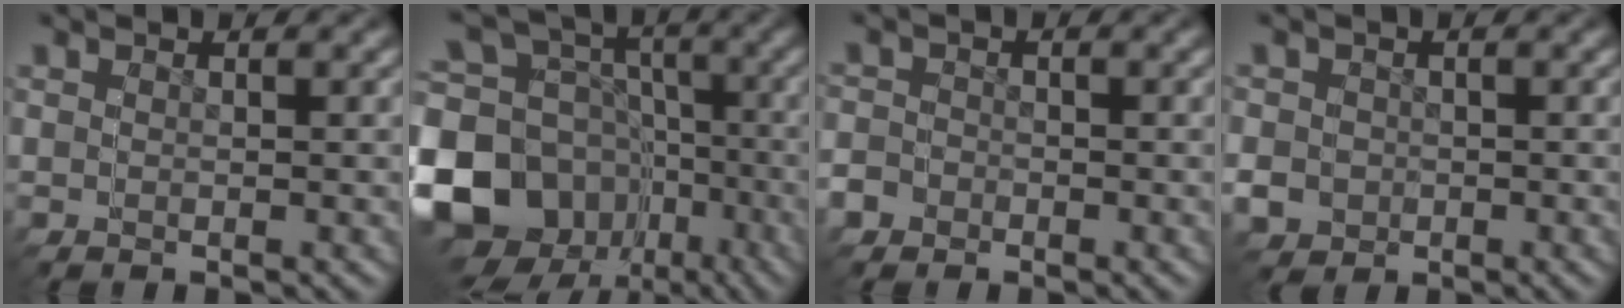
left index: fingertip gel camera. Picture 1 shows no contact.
{"total": 12.9, "force": [-5.0, 9.7, 6.9], "torque": [-0.131, -0.068, -0.061]}
{"total": 3.5, "force": [-1.5, 2.3, -2.0], "torque": [0.002, -0.027, -0.019]}
{"total": 3.9, "force": [0.1, 3.9, -0.6], "torque": [-0.011, -0.020, 0.007]}